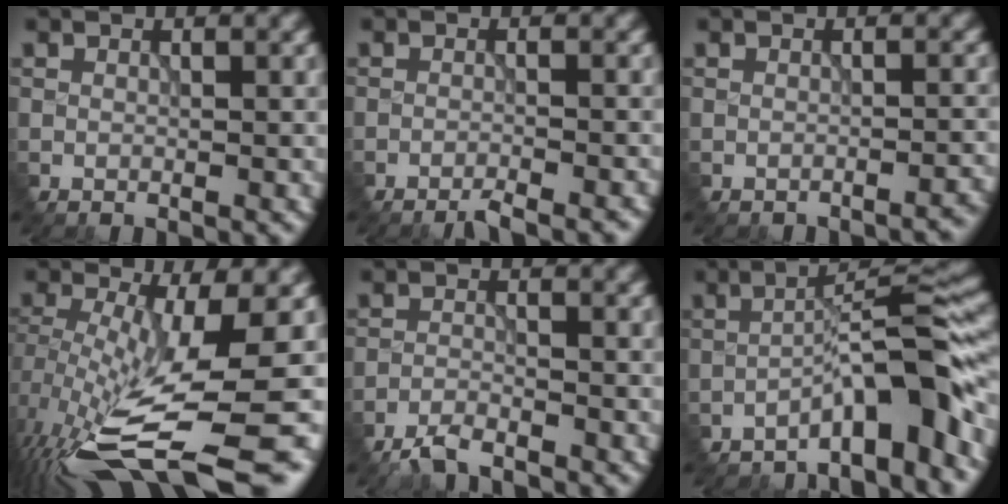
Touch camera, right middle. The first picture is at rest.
{"total": 2.9, "force": [-2.6, 0.1, 1.1], "torque": [-0.021, 0.010, -0.047]}
{"total": 1.7, "force": [-1.7, 0.2, 0.3], "torque": [0.001, 0.010, -0.028]}
{"total": 10.6, "force": [-4.7, 2.5, 9.2], "torque": [-0.201, -0.016, -0.059]}
{"total": 2.6, "force": [-2.6, 0.0, 0.0], "torque": [-0.011, 0.002, -0.059]}
{"total": 7.3, "force": [-5.2, 0.8, 5.1], "torque": [-0.072, 0.030, -0.089]}